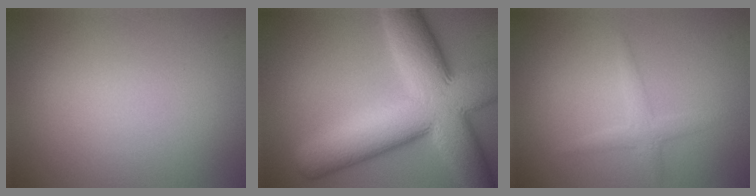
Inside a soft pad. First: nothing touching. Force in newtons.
{"total": 14.0, "press": 14.0, "slide": 0.7}
{"total": 1.8, "press": 1.8, "slide": 0.1}